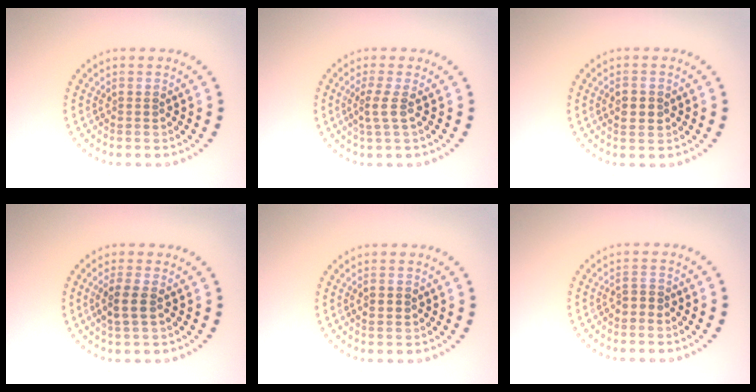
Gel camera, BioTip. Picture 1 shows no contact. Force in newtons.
{"total": 1.7, "press": 1.3, "slide": 1.2}
{"total": 1.8, "press": 1.8, "slide": 0.1}
{"total": 2.4, "press": 2.2, "slide": 0.8}
{"total": 1.1, "press": 1.1, "slide": 0.1}
{"total": 1.1, "press": 1.0, "slide": 0.5}